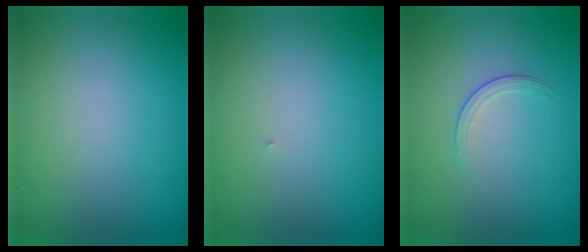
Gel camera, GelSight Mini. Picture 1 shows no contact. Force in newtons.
{"total": 0.0}
{"total": 1.5, "press": 0.7, "slide": 1.4}